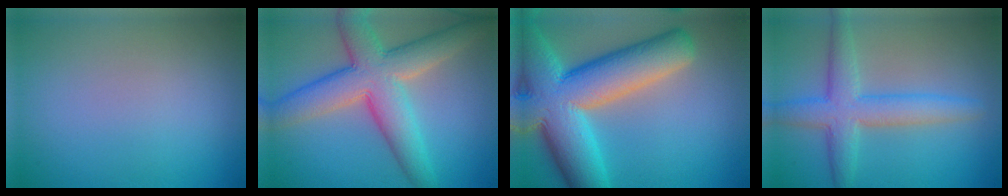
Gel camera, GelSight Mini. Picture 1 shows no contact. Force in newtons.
{"total": 8.7, "press": 8.6, "slide": 0.4}
{"total": 13.7, "press": 13.7, "slide": 0.6}
{"total": 4.9, "press": 4.9, "slide": 0.1}